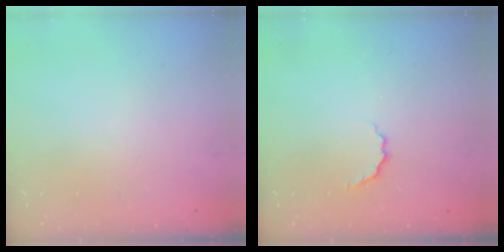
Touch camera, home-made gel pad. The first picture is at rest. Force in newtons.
{"total": 3.4, "press": 3.3, "slide": 0.8}